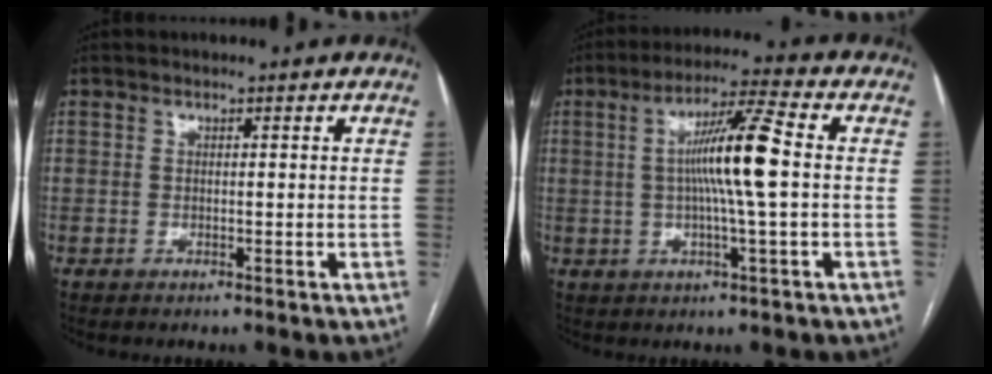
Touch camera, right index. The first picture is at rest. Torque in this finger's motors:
{"motor_torque": [1.48, -0.21, 0.49, 0.16]}